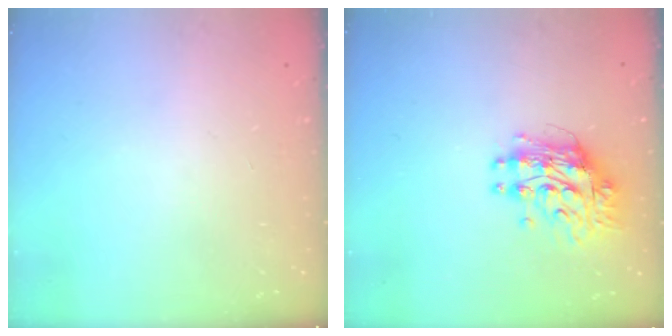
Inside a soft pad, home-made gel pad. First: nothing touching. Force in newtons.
{"total": 10.4, "press": 10.4, "slide": 0.9}